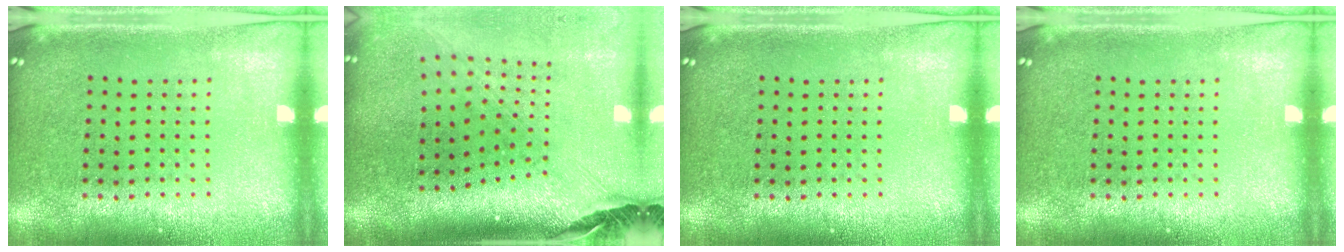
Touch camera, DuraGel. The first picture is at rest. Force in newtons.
{"total": 2.9, "press": 2.1, "slide": 2.0}
{"total": 0.0}
{"total": 0.0}